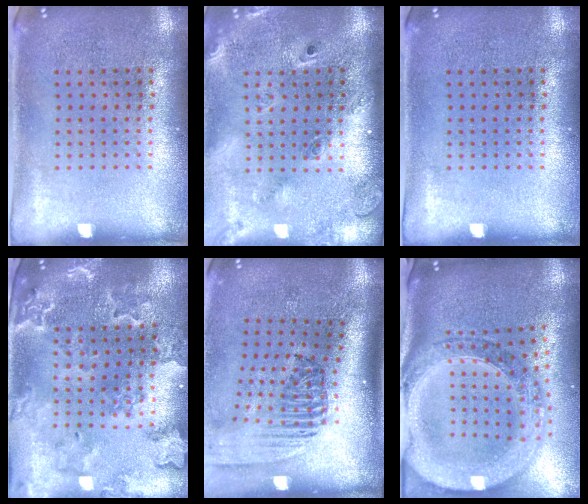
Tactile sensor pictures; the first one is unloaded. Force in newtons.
{"total": 2.5, "press": 1.8, "slide": 1.6}
{"total": 0.0}
{"total": 1.9, "press": 1.9, "slide": 0.3}
{"total": 2.3, "press": 1.6, "slide": 1.7}
{"total": 3.0, "press": 2.5, "slide": 1.6}